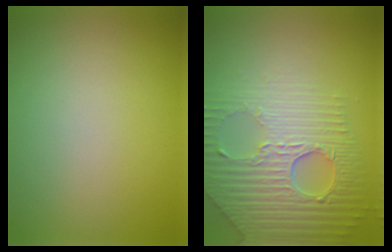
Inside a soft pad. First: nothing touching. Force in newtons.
{"total": 8.9, "press": 6.0, "slide": 6.5}